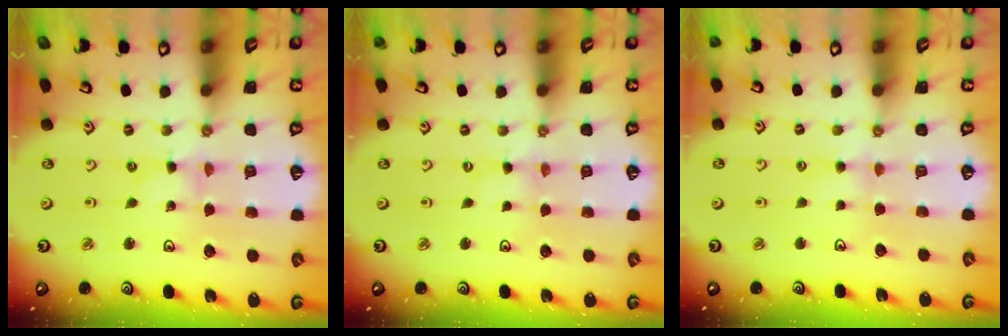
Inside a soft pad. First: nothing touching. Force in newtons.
{"total": 0.0}
{"total": 2.8, "press": 2.8, "slide": 0.4}